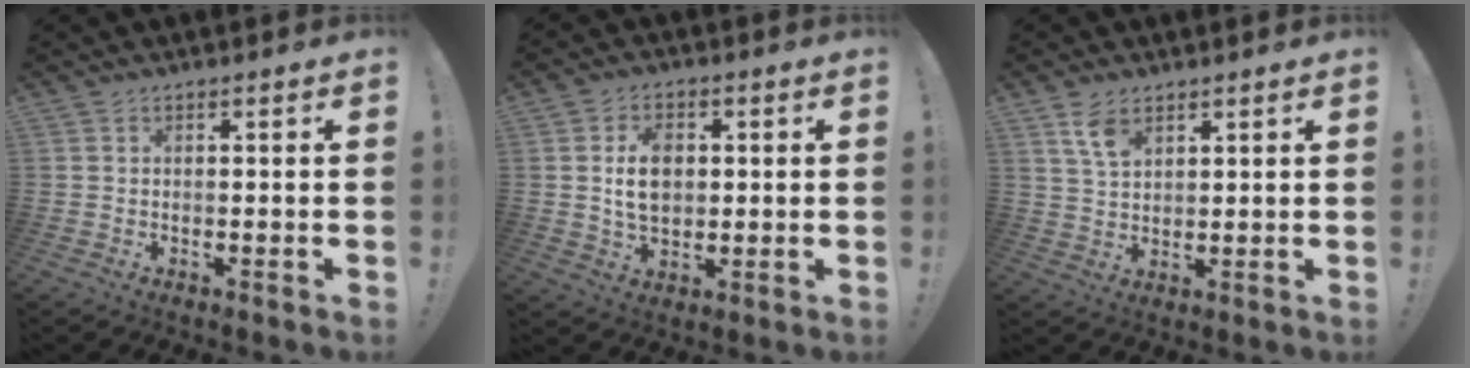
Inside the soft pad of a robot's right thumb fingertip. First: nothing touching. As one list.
[{"total": 9.0, "force": [1.2, 6.4, 6.1], "torque": [-0.086, 0.003, 0.021]}, {"total": 6.1, "force": [3.6, 3.3, 3.6], "torque": [-0.058, -0.020, 0.066]}]